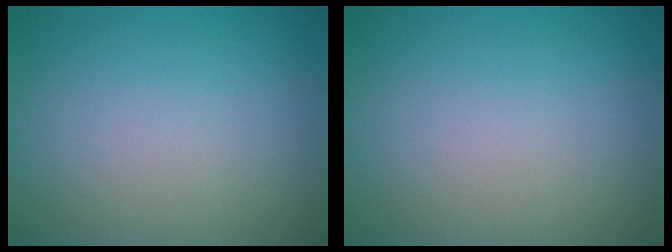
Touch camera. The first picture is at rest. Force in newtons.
{"total": 0.0}